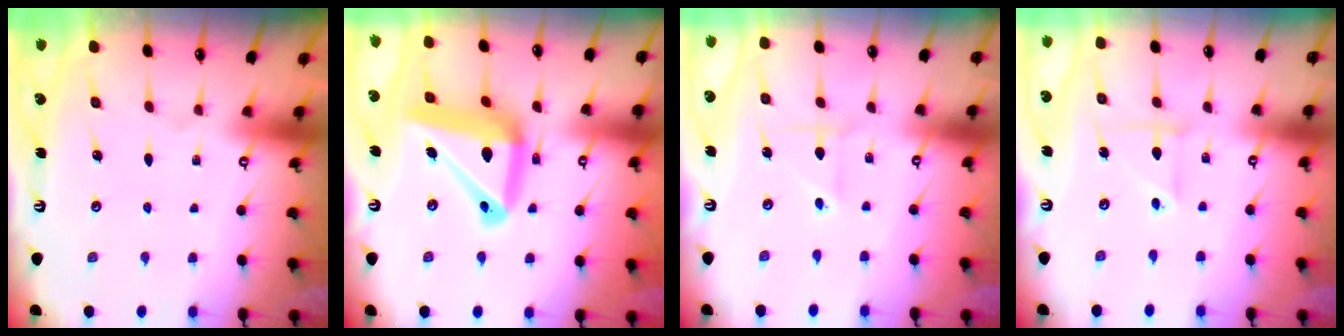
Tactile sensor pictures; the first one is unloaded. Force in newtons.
{"total": 18.6, "press": 18.5, "slide": 2.0}
{"total": 2.3, "press": 2.3, "slide": 0.1}
{"total": 2.9, "press": 2.9, "slide": 0.3}